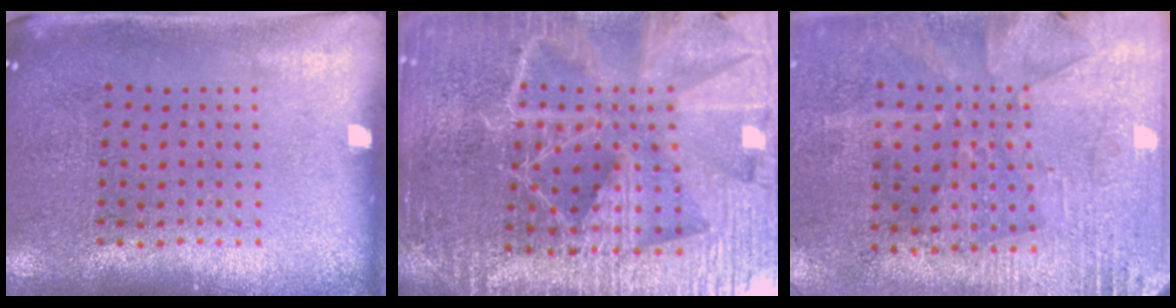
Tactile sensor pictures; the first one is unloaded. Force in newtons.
{"total": 5.7, "press": 5.0, "slide": 2.7}
{"total": 2.8, "press": 2.5, "slide": 1.1}